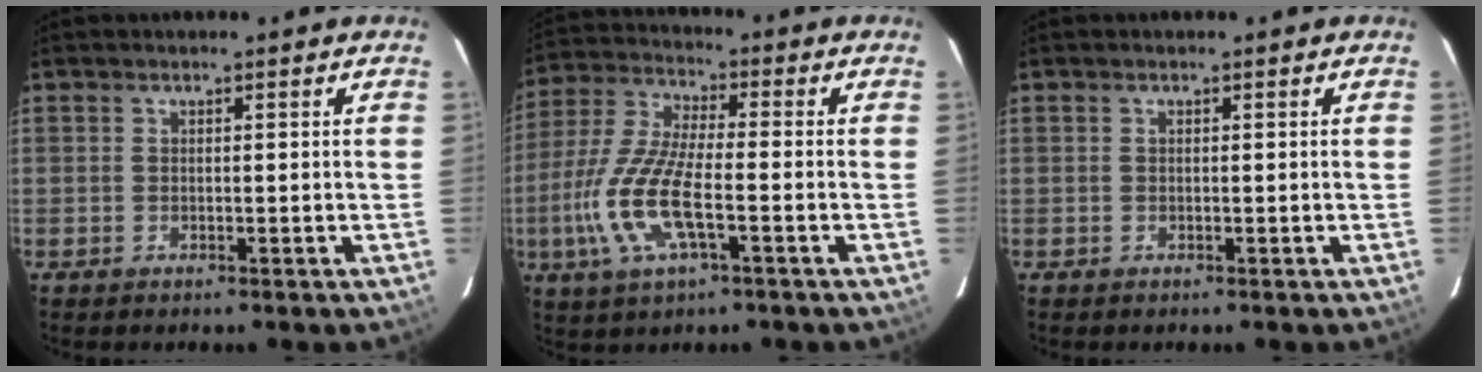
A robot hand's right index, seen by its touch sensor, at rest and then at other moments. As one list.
[{"total": 13.8, "force": [-4.3, 4.0, 12.5], "torque": [-0.276, -0.007, -0.087]}, {"total": 0.0}]